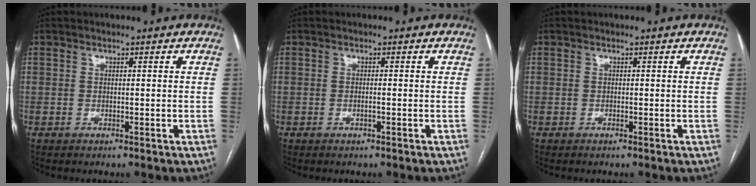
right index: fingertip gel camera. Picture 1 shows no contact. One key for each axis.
{"total": 0.7, "fx": -0.2, "fy": 0.0, "fz": 0.6, "tx": -0.015, "ty": 0.000, "tz": -0.003}
{"total": 0.0}